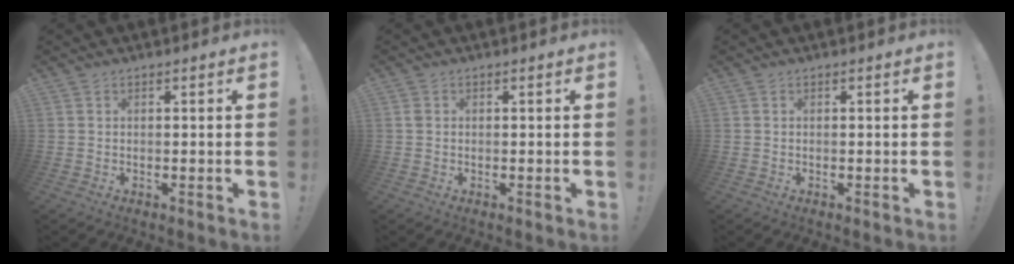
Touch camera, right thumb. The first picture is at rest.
{"total": 1.0, "force": [0.2, 0.9, 0.5], "torque": [-0.005, 0.002, 0.002]}
{"total": 0.0}